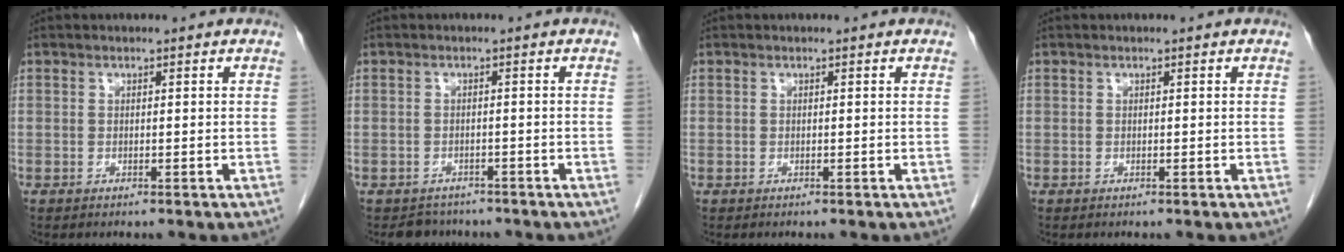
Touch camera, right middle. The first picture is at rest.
{"total": 3.0, "force": [-2.7, 1.4, -0.2], "torque": [-0.005, 0.001, -0.039]}
{"total": 0.0}
{"total": 0.0}